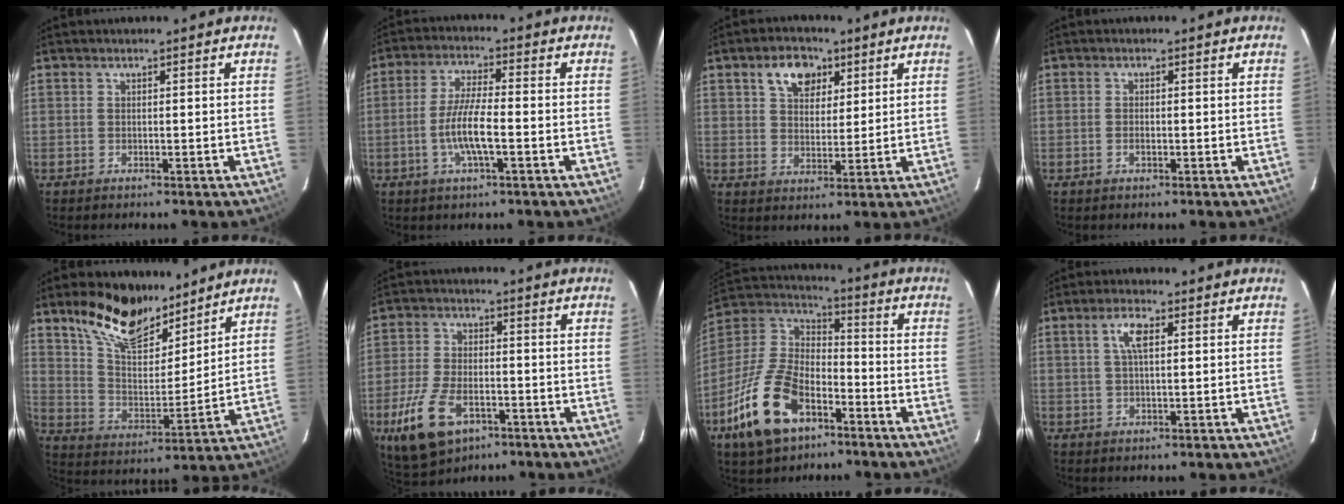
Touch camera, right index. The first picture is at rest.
{"total": 7.6, "force": [-2.3, 1.3, 7.2], "torque": [-0.144, -0.003, -0.045]}
{"total": 7.6, "force": [3.8, 5.0, 4.2], "torque": [-0.068, 0.018, 0.067]}
{"total": 1.3, "force": [-0.4, 0.7, 1.0], "torque": [-0.021, 0.001, -0.008]}
{"total": 15.9, "force": [11.8, 6.8, 8.3], "torque": [-0.161, 0.013, 0.215]}
{"total": 13.0, "force": [-6.5, 7.0, 8.9], "torque": [-0.201, -0.017, -0.113]}
{"total": 19.6, "force": [-10.1, 10.8, 12.8], "torque": [-0.281, -0.003, -0.181]}
{"total": 3.9, "force": [1.2, 1.4, 3.5], "torque": [-0.068, 0.009, 0.022]}